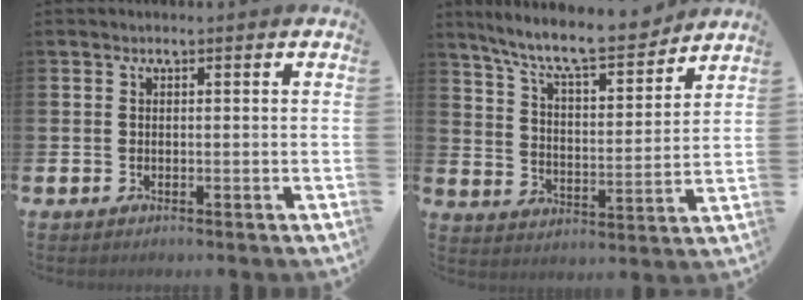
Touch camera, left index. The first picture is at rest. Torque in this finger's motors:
{"motor_torque": [0.21, -0.47, 0.71, 0.21]}